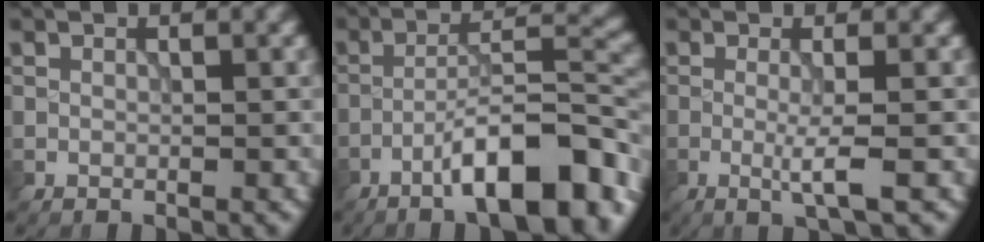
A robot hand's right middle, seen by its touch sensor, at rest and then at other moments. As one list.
[{"total": 10.9, "force": [-6.3, 2.6, 8.5], "torque": [-0.128, 0.014, -0.101]}, {"total": 2.6, "force": [-0.5, 0.3, 2.6], "torque": [-0.047, -0.007, -0.015]}]